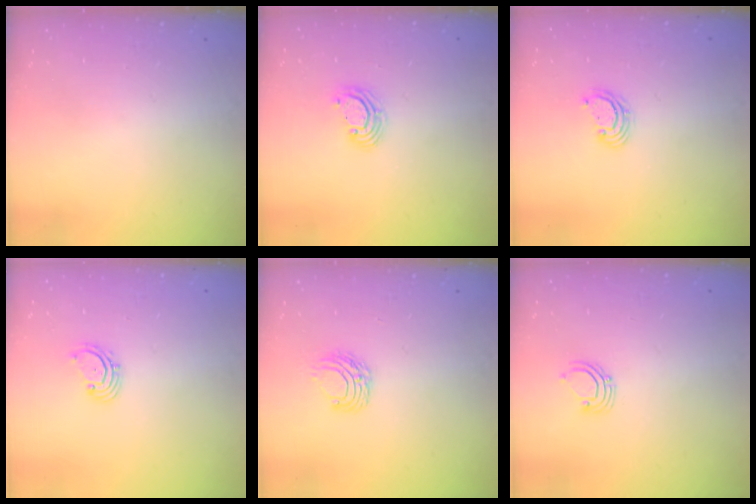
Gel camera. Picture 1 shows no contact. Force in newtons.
{"total": 3.6, "press": 3.6, "slide": 0.2}
{"total": 3.2, "press": 3.2, "slide": 0.3}
{"total": 2.2, "press": 2.1, "slide": 0.7}
{"total": 6.7, "press": 6.7, "slide": 0.5}
{"total": 3.8, "press": 3.8, "slide": 0.3}